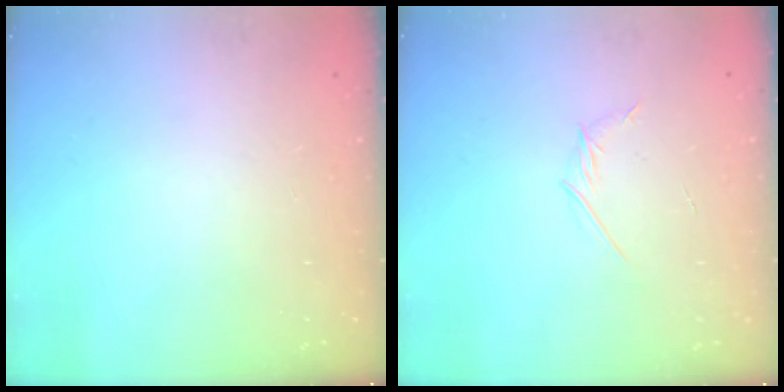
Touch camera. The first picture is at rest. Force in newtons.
{"total": 2.9, "press": 2.8, "slide": 0.8}